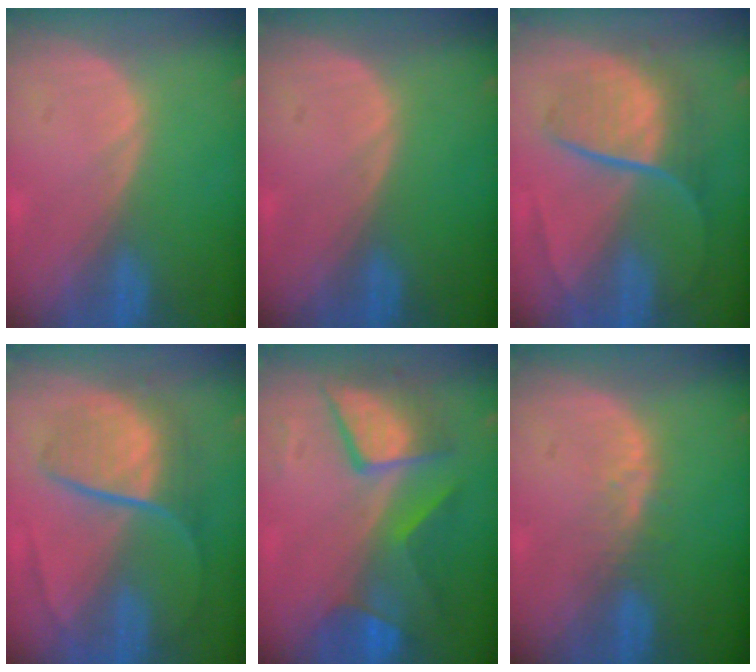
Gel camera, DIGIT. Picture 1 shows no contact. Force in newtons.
{"total": 0.0}
{"total": 9.2, "press": 7.6, "slide": 5.1}
{"total": 8.9, "press": 7.6, "slide": 4.5}
{"total": 8.6, "press": 8.6, "slide": 0.4}
{"total": 2.5, "press": 2.4, "slide": 0.2}